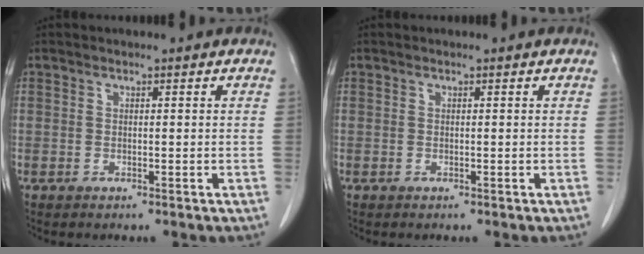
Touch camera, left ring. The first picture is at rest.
{"total": 0.0}